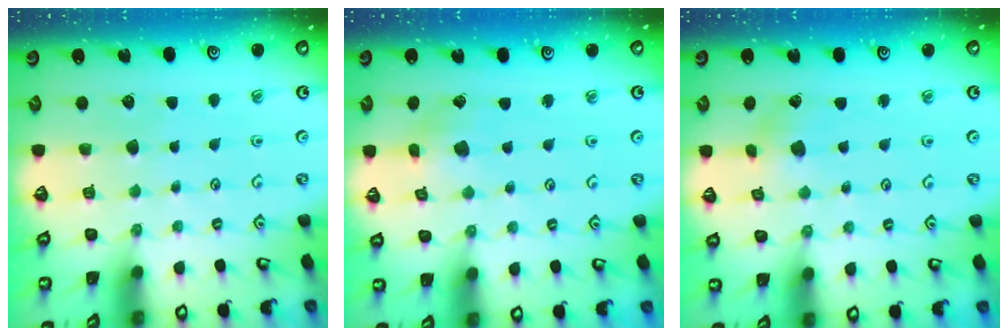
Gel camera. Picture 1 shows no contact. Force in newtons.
{"total": 2.7, "press": 2.7, "slide": 0.1}
{"total": 2.5, "press": 2.4, "slide": 0.7}